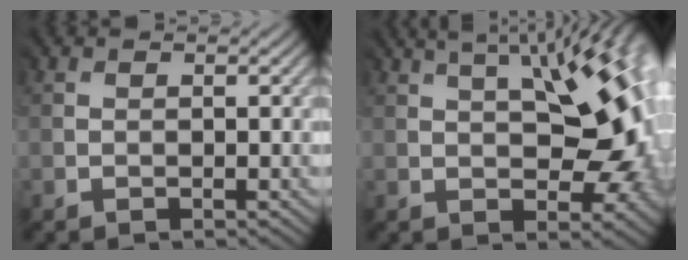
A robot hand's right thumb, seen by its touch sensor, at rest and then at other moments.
{"total": 14.1, "force": [2.5, 6.1, 12.5], "torque": [-0.153, 0.042, 0.036]}